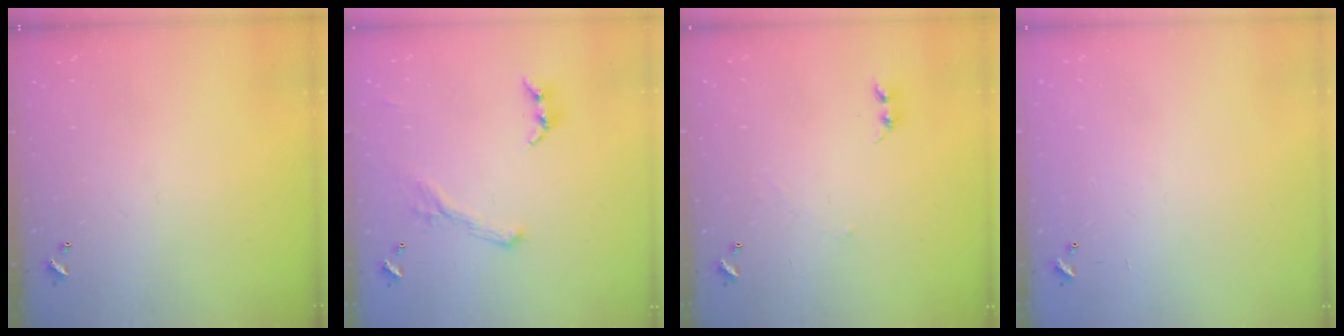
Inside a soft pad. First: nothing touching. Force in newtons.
{"total": 1.1, "press": 0.6, "slide": 0.9}
{"total": 2.3, "press": 2.3, "slide": 0.3}
{"total": 8.5, "press": 8.4, "slide": 0.5}